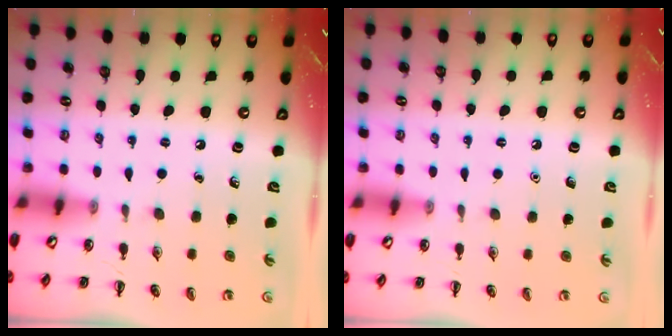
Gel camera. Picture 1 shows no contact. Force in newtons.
{"total": 1.6, "press": 1.6, "slide": 0.1}